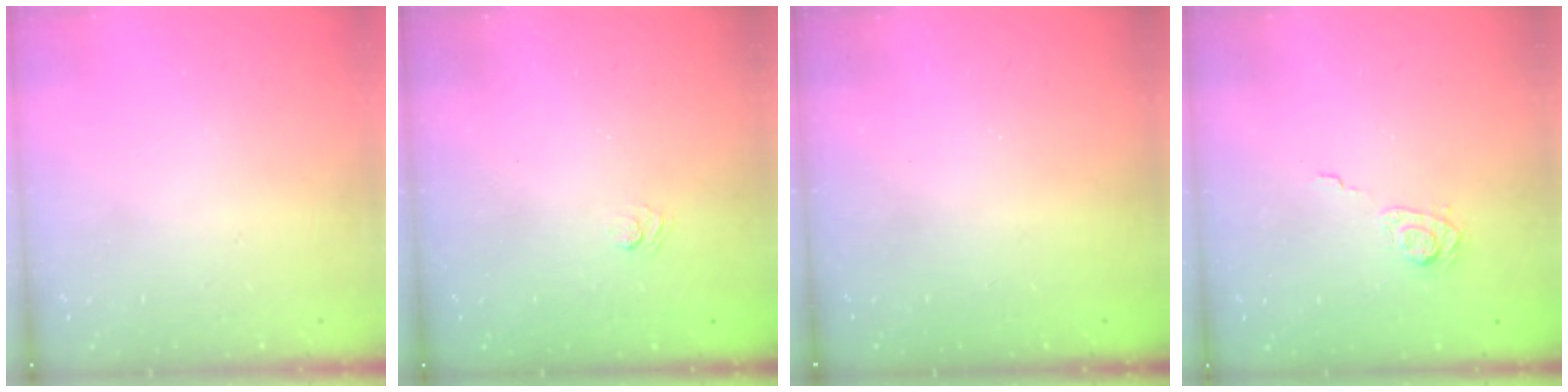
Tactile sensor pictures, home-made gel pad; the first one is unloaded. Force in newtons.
{"total": 2.6, "press": 2.3, "slide": 1.1}
{"total": 2.4, "press": 2.3, "slide": 0.8}
{"total": 5.7, "press": 5.5, "slide": 1.6}